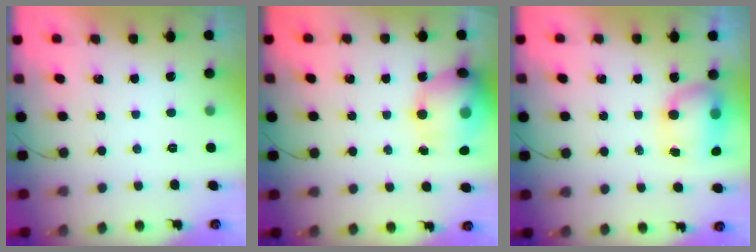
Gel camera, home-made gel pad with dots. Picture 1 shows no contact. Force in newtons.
{"total": 17.5, "press": 17.2, "slide": 3.5}
{"total": 7.5, "press": 7.4, "slide": 1.1}